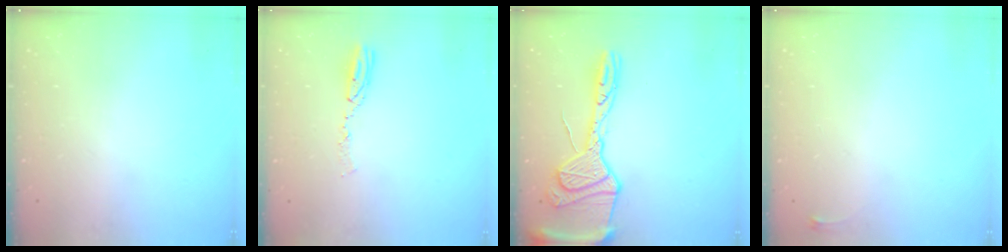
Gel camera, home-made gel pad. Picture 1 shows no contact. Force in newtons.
{"total": 6.5, "press": 6.5, "slide": 0.7}
{"total": 19.1, "press": 19.0, "slide": 1.7}
{"total": 2.6, "press": 2.6, "slide": 0.6}